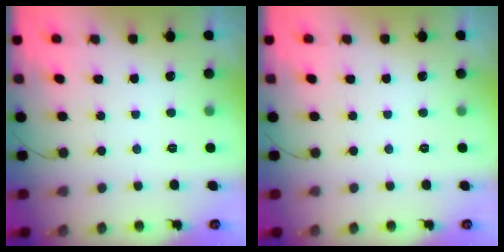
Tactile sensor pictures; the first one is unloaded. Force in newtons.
{"total": 0.0}